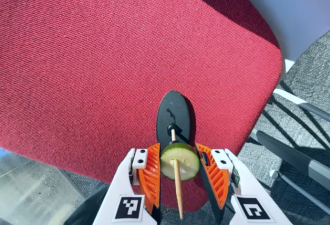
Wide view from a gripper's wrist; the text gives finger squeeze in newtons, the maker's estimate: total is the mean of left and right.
{"total": 8.4, "left": 8.9, "right": 8.0}